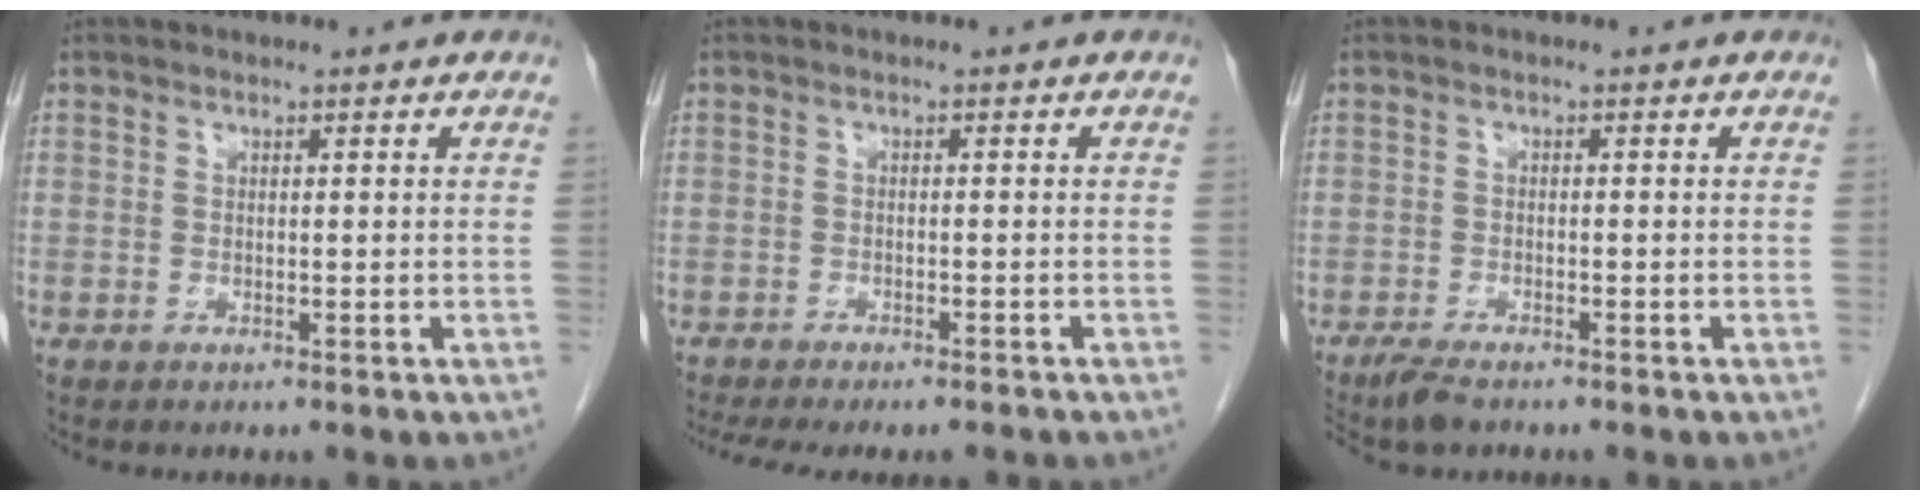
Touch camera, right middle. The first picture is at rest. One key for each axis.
{"total": 11.1, "fx": -9.6, "fy": 2.5, "fz": 4.9, "tx": -0.080, "ty": -0.009, "tz": -0.127}
{"total": 3.9, "fx": -3.2, "fy": 0.9, "fz": 2.1, "tx": -0.043, "ty": -0.010, "tz": -0.053}